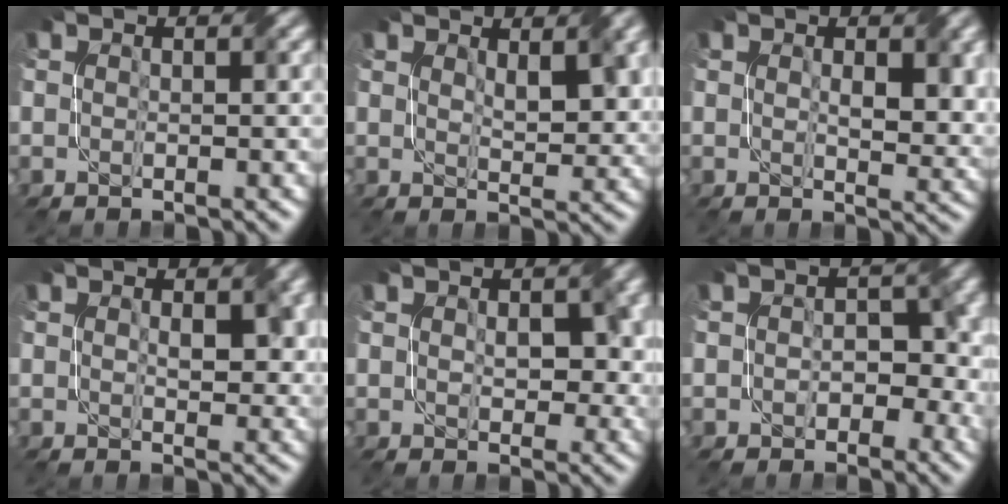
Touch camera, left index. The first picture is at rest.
{"total": 3.1, "force": [1.7, 1.1, 2.4], "torque": [-0.039, 0.002, 0.040]}
{"total": 3.6, "force": [1.0, 1.5, 3.1], "torque": [-0.050, 0.002, 0.027]}
{"total": 2.6, "force": [0.8, 1.3, 2.1], "torque": [-0.032, 0.001, 0.022]}
{"total": 3.6, "force": [0.7, 2.3, 2.7], "torque": [-0.038, -0.001, 0.023]}
{"total": 3.1, "force": [-0.6, 2.4, 1.8], "torque": [-0.004, 0.002, 0.000]}